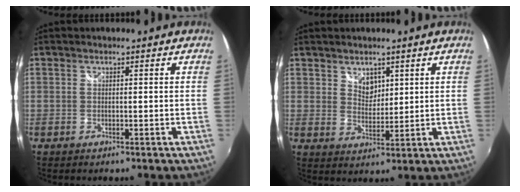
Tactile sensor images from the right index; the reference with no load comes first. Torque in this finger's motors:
{"motor_torque": [-0.02, 0.09, 0.03, 0.01]}